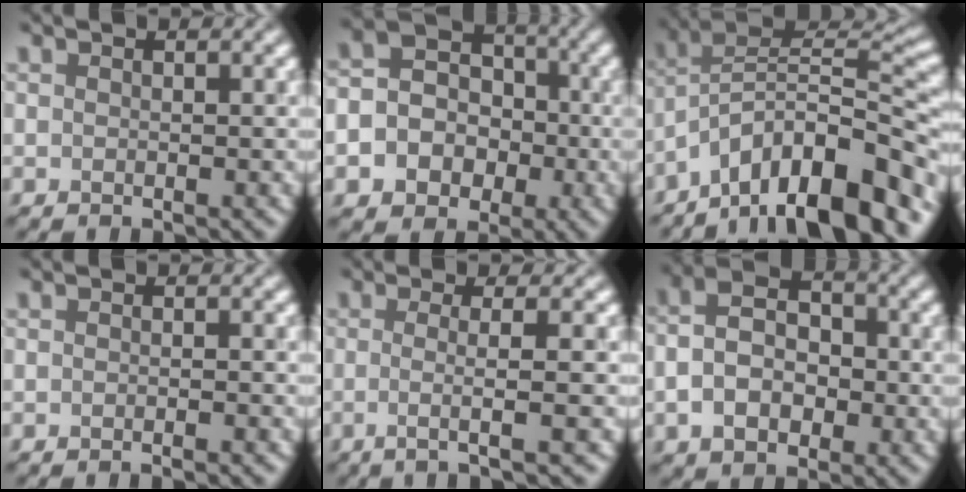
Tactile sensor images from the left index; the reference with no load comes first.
{"total": 6.6, "force": [-2.0, 5.7, 2.7], "torque": [-0.045, 0.005, -0.037]}
{"total": 12.9, "force": [-7.6, 4.7, 9.3], "torque": [-0.150, 0.041, -0.113]}
{"total": 1.3, "force": [-0.2, 0.6, 1.2], "torque": [0.006, 0.005, -0.016]}
{"total": 3.4, "force": [-0.4, 0.3, 3.4], "torque": [-0.055, 0.005, -0.004]}
{"total": 5.2, "force": [-0.7, 3.6, 3.7], "torque": [-0.072, 0.022, -0.010]}